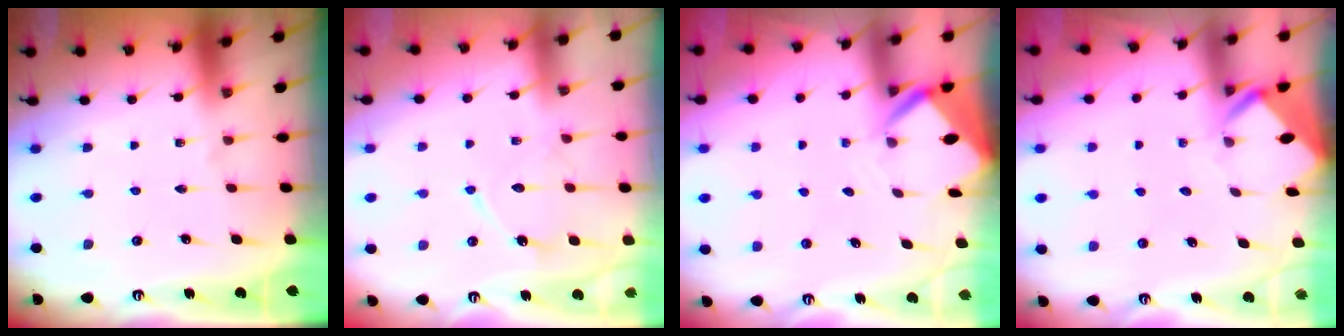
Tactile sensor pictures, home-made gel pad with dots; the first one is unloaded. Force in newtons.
{"total": 10.9, "press": 10.8, "slide": 0.9}
{"total": 3.9, "press": 3.9, "slide": 0.2}
{"total": 3.9, "press": 3.9, "slide": 0.4}